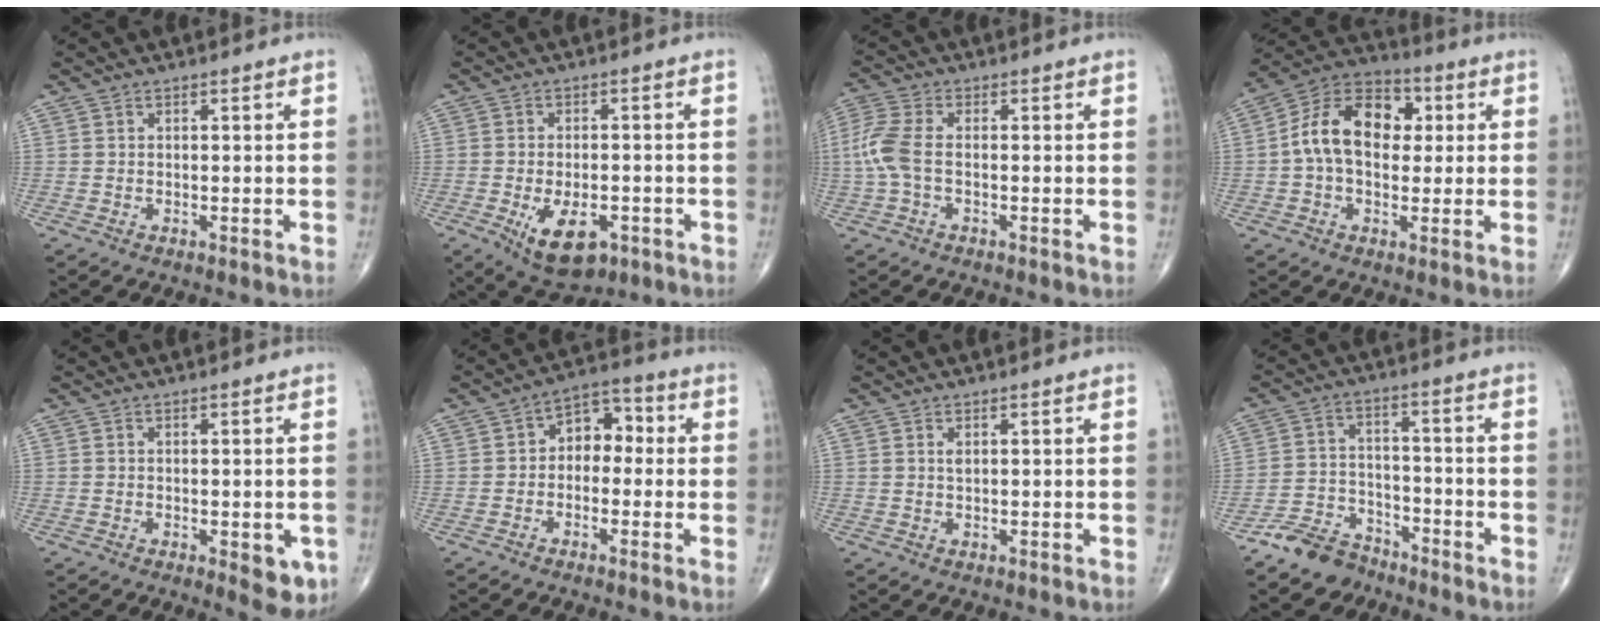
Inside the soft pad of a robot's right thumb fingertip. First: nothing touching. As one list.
[{"total": 9.6, "force": [-3.8, 5.1, 7.2], "torque": [-0.104, 0.004, -0.048]}, {"total": 6.6, "force": [-0.7, 3.3, 5.6], "torque": [-0.160, 0.015, -0.019]}, {"total": 14.6, "force": [1.6, 9.8, 10.7], "torque": [-0.160, 0.030, 0.015]}, {"total": 5.3, "force": [-1.6, 2.2, 4.5], "torque": [-0.036, -0.007, -0.016]}, {"total": 7.0, "force": [-0.3, 5.0, 4.9], "torque": [-0.039, 0.033, -0.023]}, {"total": 0.9, "force": [0.4, 0.4, 0.7], "torque": [-0.012, 0.002, 0.008]}, {"total": 8.3, "force": [-6.6, 4.6, 1.9], "torque": [-0.019, 0.048, -0.131]}]